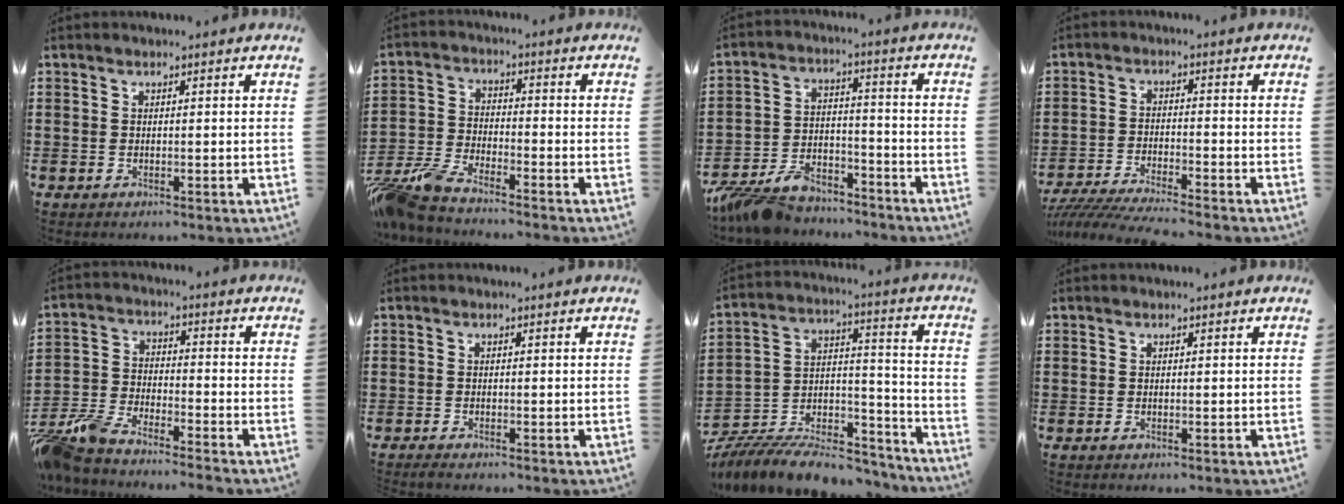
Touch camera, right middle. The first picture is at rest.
{"total": 6.4, "force": [-5.9, 0.7, 2.2], "torque": [-0.073, -0.009, -0.123]}
{"total": 7.7, "force": [-7.3, 1.7, 1.8], "torque": [-0.055, 0.005, -0.148]}
{"total": 4.9, "force": [-4.7, 0.0, 1.4], "torque": [-0.044, -0.015, -0.100]}
{"total": 6.8, "force": [-6.6, 0.5, 1.6], "torque": [-0.061, -0.003, -0.139]}
{"total": 0.7, "force": [-0.7, 0.0, 0.3], "torque": [-0.006, -0.004, -0.012]}
{"total": 10.0, "force": [-9.3, 2.0, 3.0], "torque": [-0.052, 0.020, -0.183]}
{"total": 0.0}